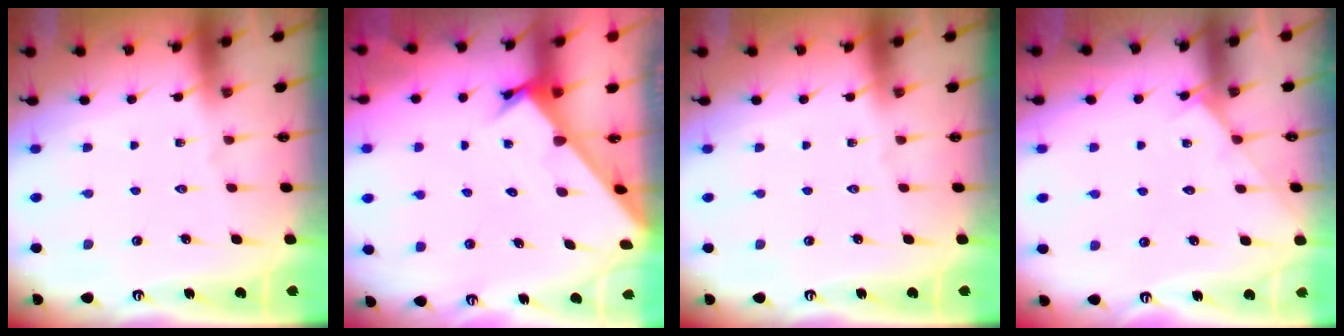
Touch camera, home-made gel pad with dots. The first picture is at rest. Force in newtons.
{"total": 2.1, "press": 2.1, "slide": 0.1}
{"total": 0.0}
{"total": 2.6, "press": 2.5, "slide": 0.4}